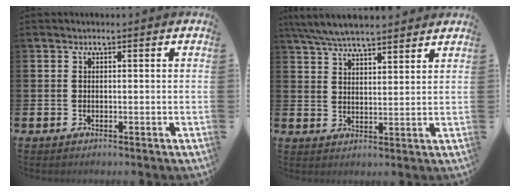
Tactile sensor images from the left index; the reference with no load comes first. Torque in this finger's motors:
{"motor_torque": [1.02, -1.12, 0.79, 0.21]}